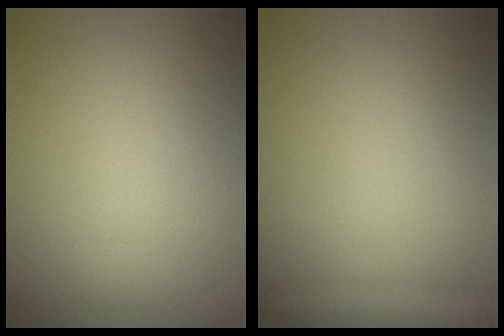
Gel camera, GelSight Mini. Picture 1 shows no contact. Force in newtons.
{"total": 2.6, "press": 2.6, "slide": 0.1}